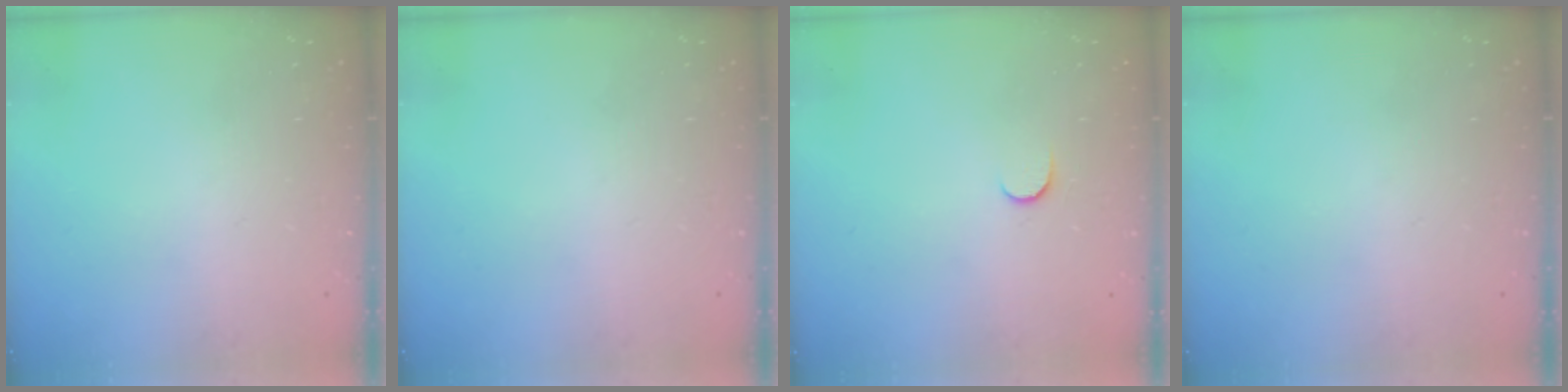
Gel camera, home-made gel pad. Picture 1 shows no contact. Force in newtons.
{"total": 0.0}
{"total": 3.4, "press": 3.4, "slide": 0.4}
{"total": 0.0}